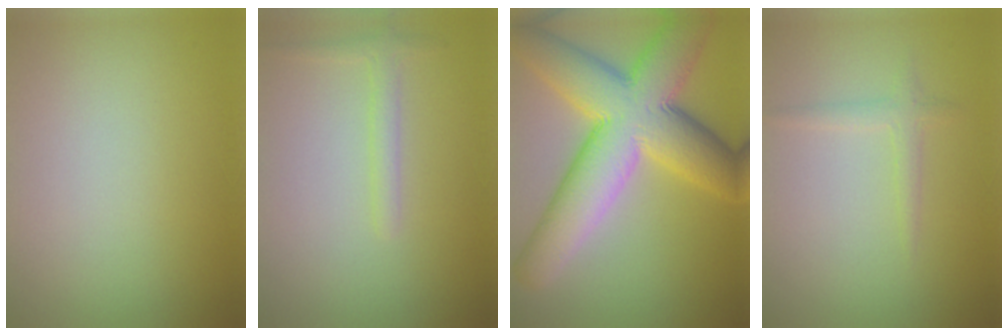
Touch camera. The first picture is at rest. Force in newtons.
{"total": 1.4, "press": 1.4, "slide": 0.1}
{"total": 12.3, "press": 12.3, "slide": 0.5}
{"total": 1.4, "press": 1.4, "slide": 0.1}